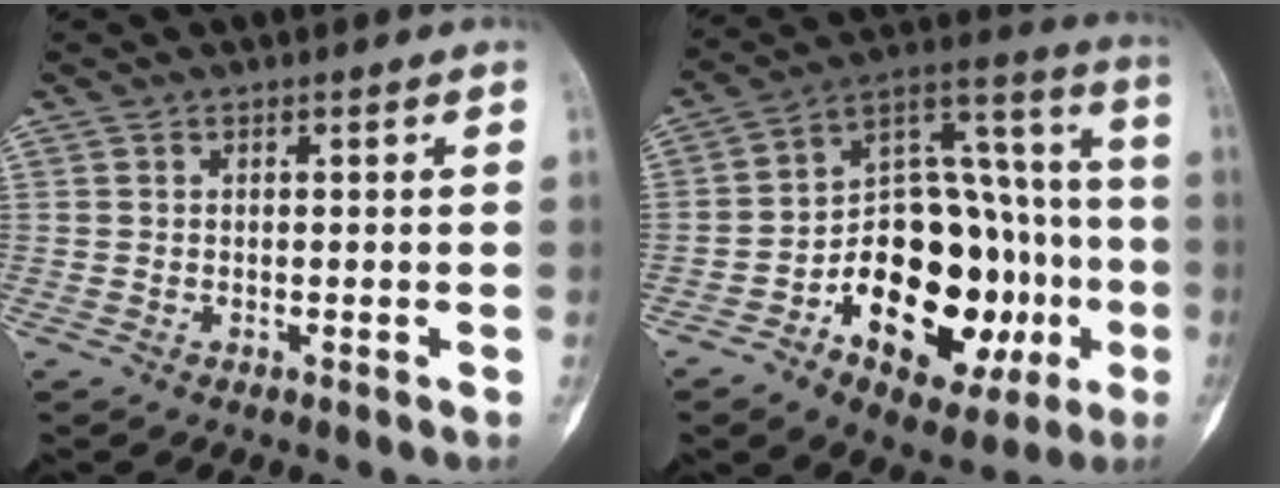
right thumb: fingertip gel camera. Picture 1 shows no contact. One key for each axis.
{"total": 28.3, "fx": -7.8, "fy": 15.9, "fz": 22.0, "tx": -0.305, "ty": 0.053, "tz": -0.103}